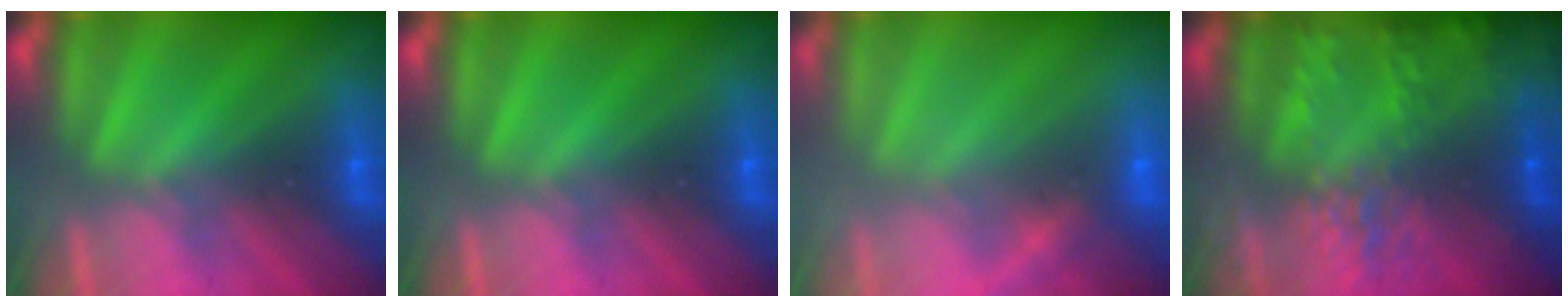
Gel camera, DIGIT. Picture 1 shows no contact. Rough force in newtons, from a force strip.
{"total": 0.0}
{"total": 2.4}
{"total": 8.1}